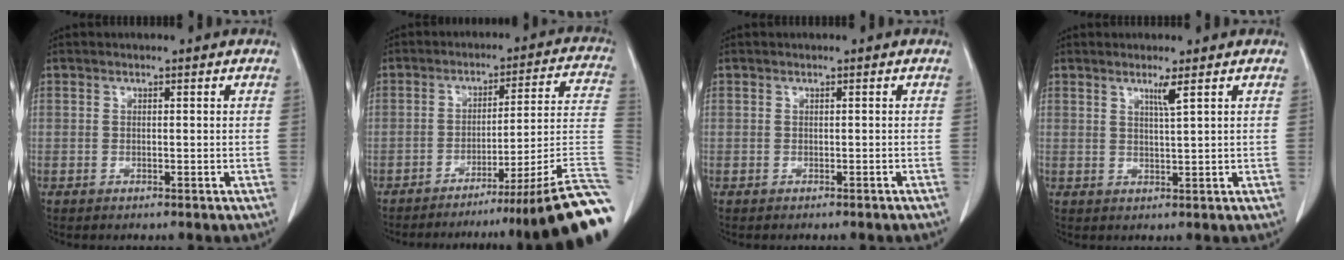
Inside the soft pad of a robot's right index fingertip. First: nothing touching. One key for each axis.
{"total": 20.9, "fx": -15.5, "fy": -2.5, "fz": 13.9, "tx": -0.076, "ty": 0.002, "tz": -0.224}
{"total": 1.6, "fx": -1.5, "fy": 0.1, "fz": 0.5, "tx": -0.005, "ty": 0.000, "tz": -0.018}
{"total": 2.1, "fx": 1.2, "fy": -0.6, "fz": 1.6, "tx": -0.031, "ty": -0.008, "tz": 0.025}